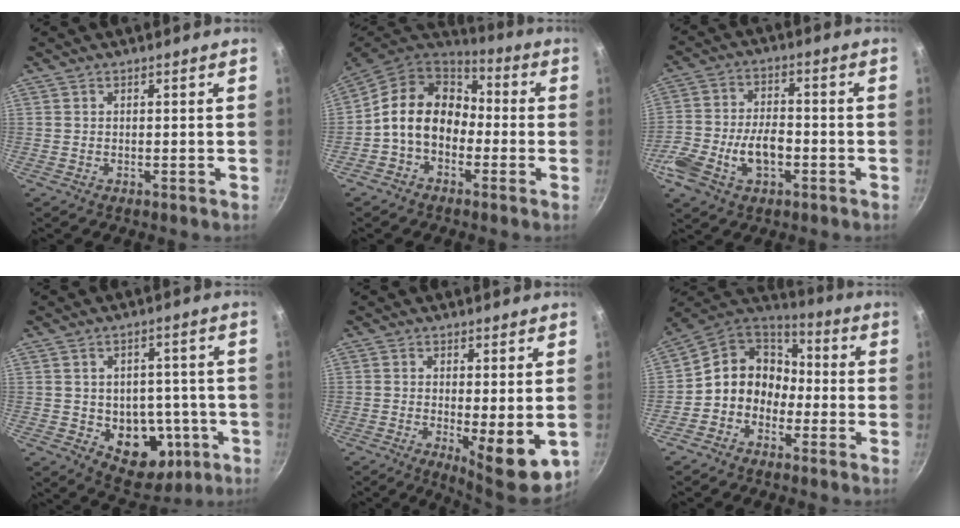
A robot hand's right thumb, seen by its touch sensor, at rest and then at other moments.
{"total": 14.5, "force": [-1.5, 11.2, 9.0], "torque": [-0.124, 0.050, -0.047]}
{"total": 11.9, "force": [-4.0, 7.0, 8.7], "torque": [-0.163, 0.035, -0.078]}
{"total": 12.1, "force": [-3.4, 8.9, 7.5], "torque": [-0.054, 0.011, -0.032]}
{"total": 9.6, "force": [-1.7, 2.6, 9.1], "torque": [-0.116, -0.014, -0.012]}
{"total": 11.7, "force": [-2.3, 10.1, 5.5], "torque": [-0.047, 0.048, -0.066]}